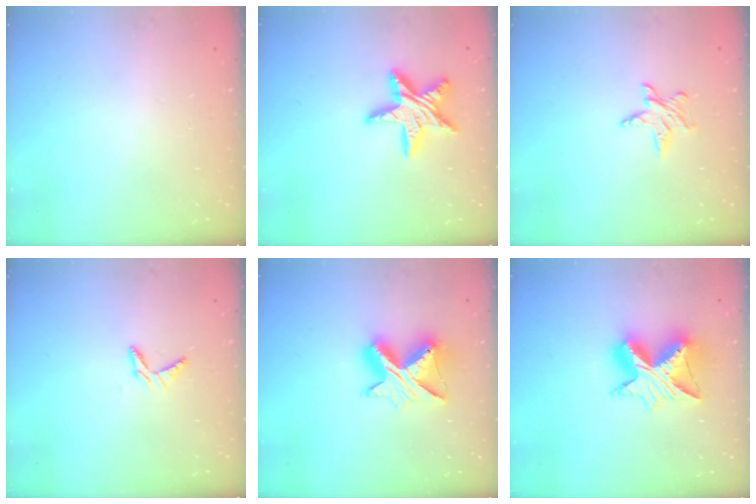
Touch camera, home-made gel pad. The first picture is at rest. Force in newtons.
{"total": 13.4, "press": 13.3, "slide": 1.0}
{"total": 4.4, "press": 4.3, "slide": 0.5}
{"total": 3.8, "press": 3.8, "slide": 0.3}
{"total": 10.3, "press": 10.3, "slide": 1.0}
{"total": 12.4, "press": 12.4, "slide": 1.3}